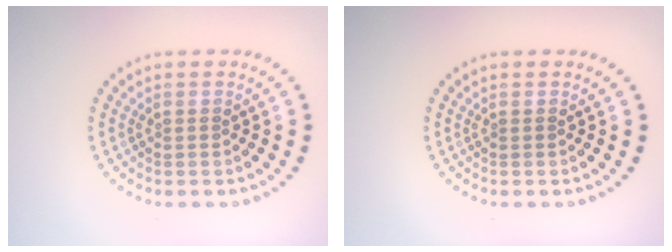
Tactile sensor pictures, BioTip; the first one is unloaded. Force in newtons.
{"total": 0.0}